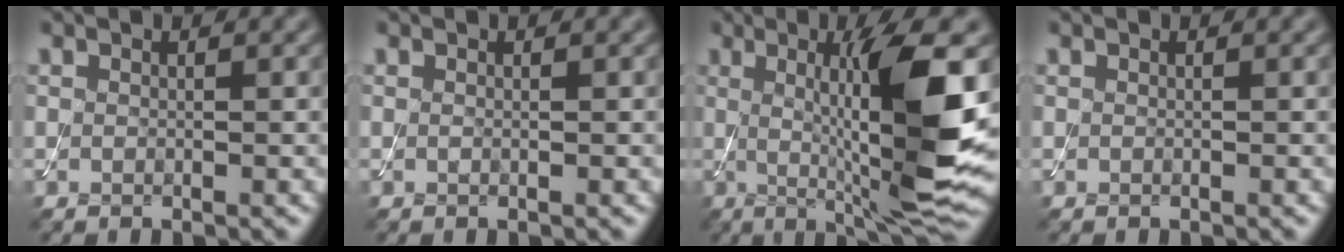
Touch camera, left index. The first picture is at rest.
{"total": 0.0}
{"total": 11.6, "force": [0.6, 2.0, 11.4], "torque": [-0.166, -0.008, 0.017]}
{"total": 0.0}